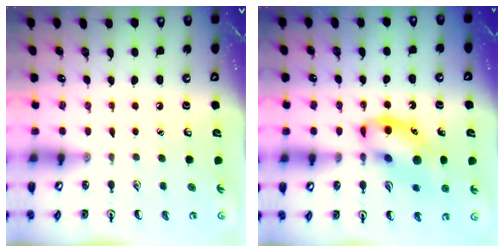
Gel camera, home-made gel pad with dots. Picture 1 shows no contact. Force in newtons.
{"total": 15.2, "press": 14.9, "slide": 2.7}